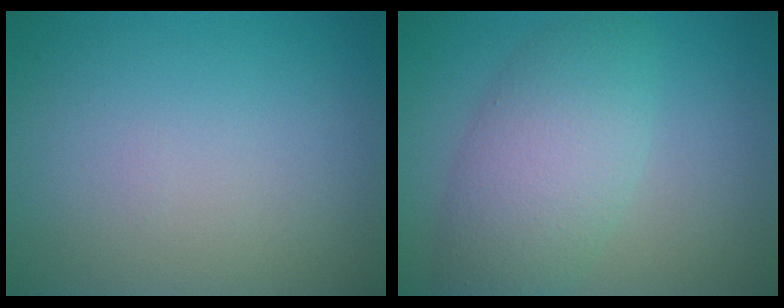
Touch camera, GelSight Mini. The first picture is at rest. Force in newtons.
{"total": 6.1, "press": 6.1, "slide": 0.1}